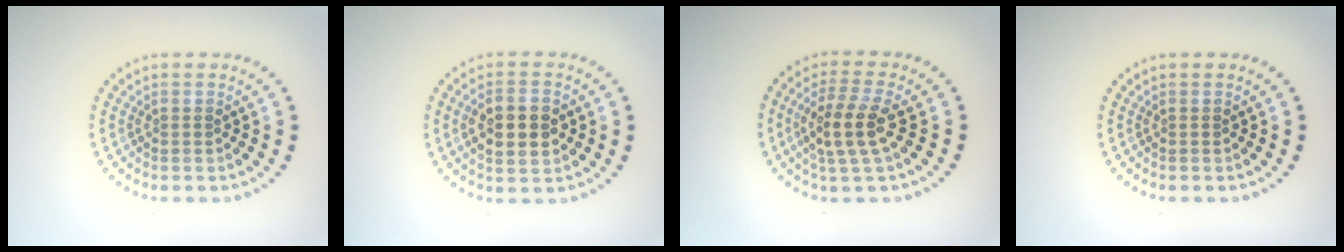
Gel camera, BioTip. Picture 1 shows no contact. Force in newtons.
{"total": 4.0, "press": 4.0, "slide": 0.2}
{"total": 3.9, "press": 3.5, "slide": 1.6}
{"total": 0.0}